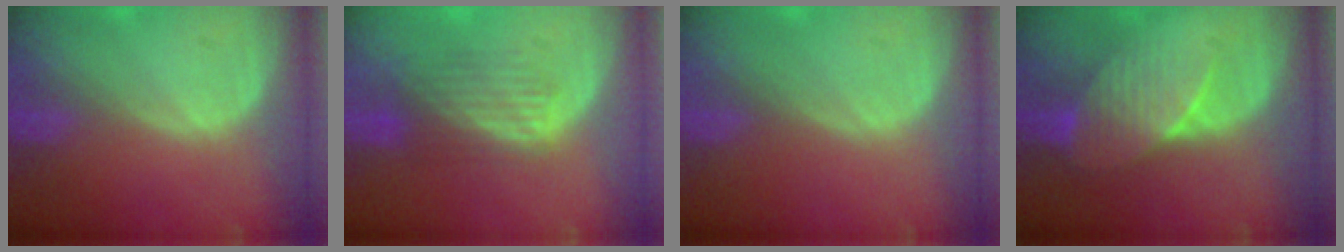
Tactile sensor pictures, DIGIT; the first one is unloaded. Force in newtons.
{"total": 5.2, "press": 5.1, "slide": 0.3}
{"total": 0.0}
{"total": 7.5, "press": 6.8, "slide": 3.0}